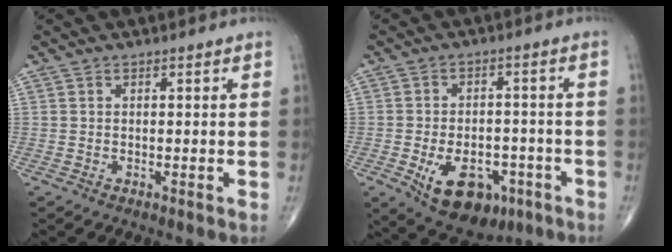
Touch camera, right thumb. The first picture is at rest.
{"total": 13.1, "force": [-5.5, 8.0, 8.8], "torque": [-0.113, 0.019, -0.072]}